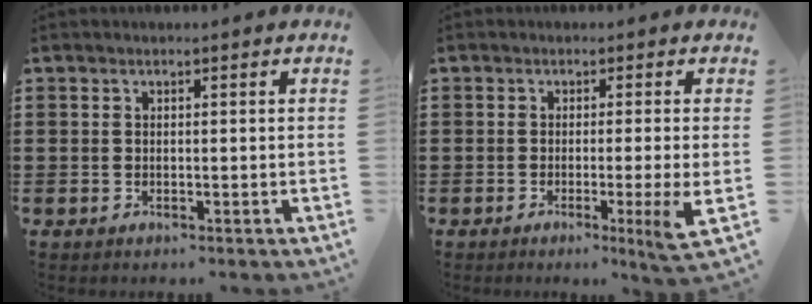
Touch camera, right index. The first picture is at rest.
{"total": 4.4, "force": [-1.2, -0.8, 4.2], "torque": [-0.063, -0.024, -0.019]}